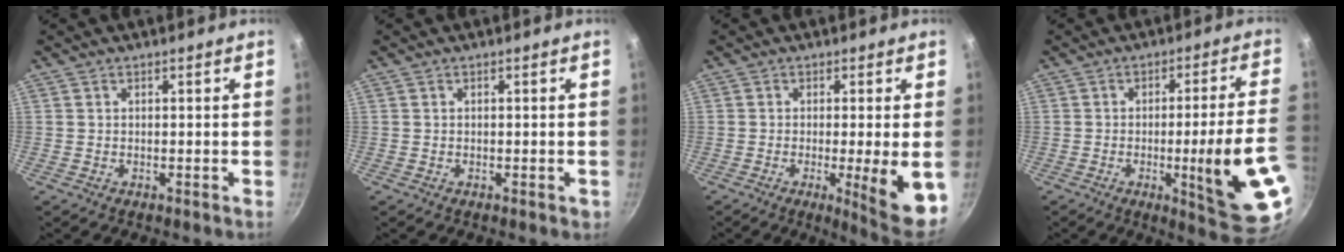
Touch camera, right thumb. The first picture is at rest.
{"total": 0.8, "force": [-0.3, 0.4, 0.6], "torque": [-0.006, 0.003, -0.005]}
{"total": 9.6, "force": [-1.8, 1.1, 9.4], "torque": [-0.126, -0.008, -0.020]}
{"total": 17.1, "force": [-4.0, 1.6, 16.5], "torque": [-0.219, 0.007, -0.045]}